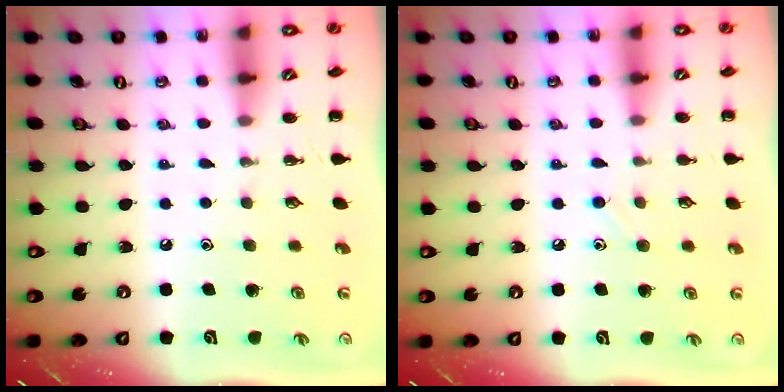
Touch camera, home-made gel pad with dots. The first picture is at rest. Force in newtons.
{"total": 6.5, "press": 6.1, "slide": 2.2}